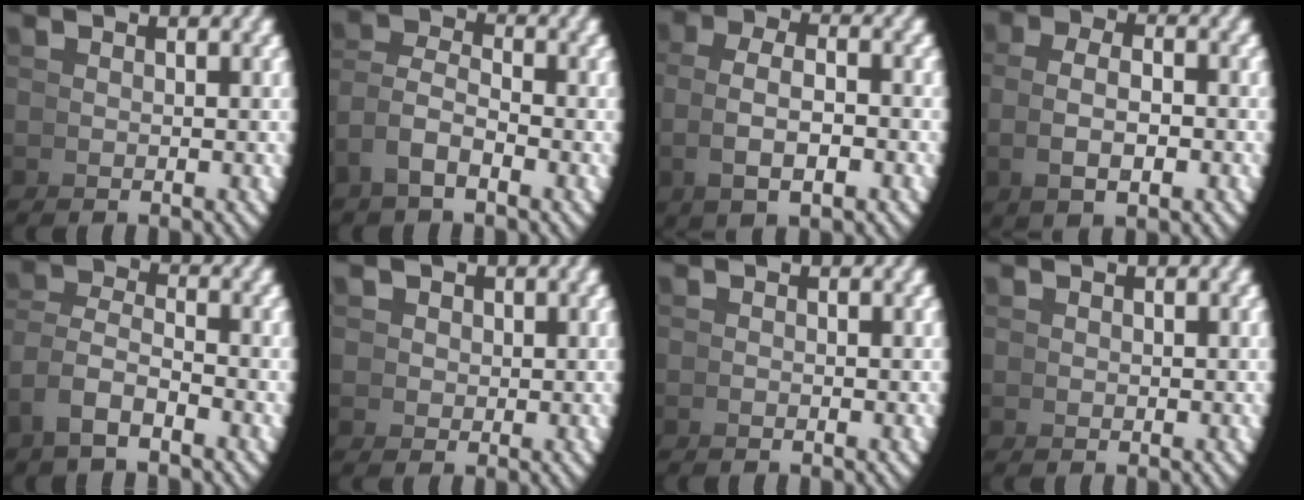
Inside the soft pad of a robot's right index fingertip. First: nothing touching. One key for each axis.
{"total": 3.1, "fx": -0.9, "fy": 2.1, "fz": 2.2, "tx": -0.050, "ty": -0.011, "tz": -0.014}
{"total": 3.3, "fx": 0.1, "fy": 0.8, "fz": 3.2, "tx": -0.055, "ty": 0.007, "tz": 0.007}
{"total": 2.9, "fx": 0.0, "fy": 0.8, "fz": 2.8, "tx": -0.046, "ty": 0.004, "tz": 0.005}
{"total": 3.4, "fx": -1.1, "fy": 2.2, "fz": 2.4, "tx": -0.061, "ty": -0.012, "tz": -0.014}
{"total": 3.8, "fx": 1.1, "fy": 3.4, "fz": 1.1, "tx": -0.023, "ty": -0.003, "tz": 0.024}
{"total": 0.9, "fx": -0.3, "fy": -0.8, "fz": -0.2, "tx": 0.007, "ty": 0.005, "tz": -0.009}
{"total": 0.0}